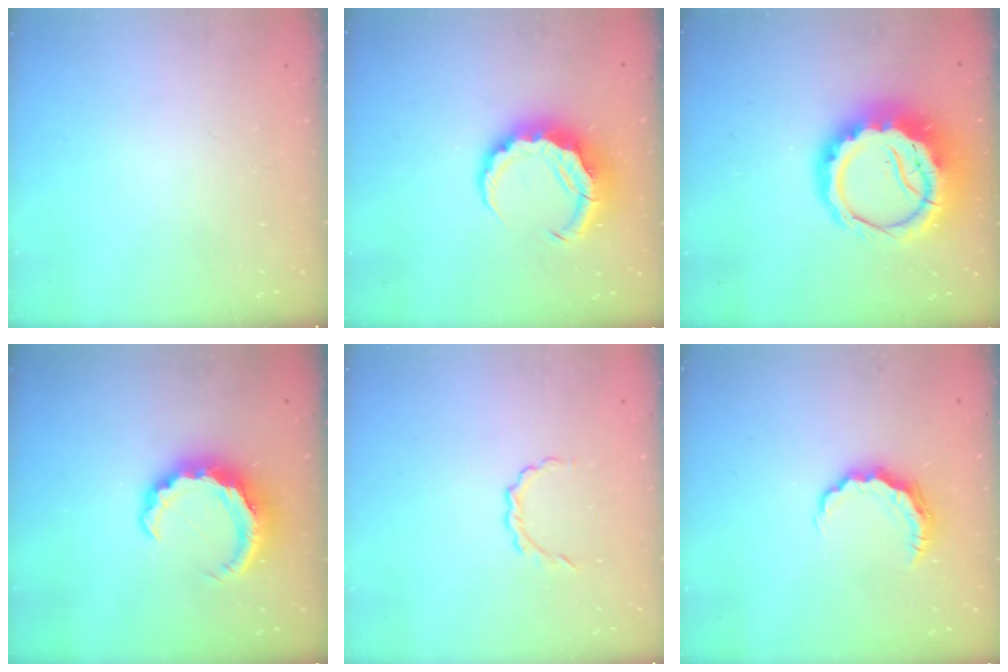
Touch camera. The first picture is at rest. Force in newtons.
{"total": 8.8, "press": 8.6, "slide": 1.6}
{"total": 15.9, "press": 15.5, "slide": 3.4}
{"total": 8.0, "press": 7.8, "slide": 1.3}
{"total": 3.0, "press": 2.8, "slide": 0.9}
{"total": 7.2, "press": 7.2, "slide": 0.2}